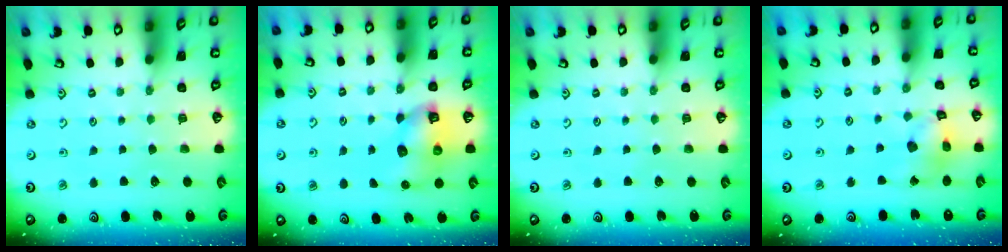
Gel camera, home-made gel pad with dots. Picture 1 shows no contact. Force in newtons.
{"total": 8.5, "press": 8.4, "slide": 0.9}
{"total": 0.0}
{"total": 10.5, "press": 10.4, "slide": 1.3}